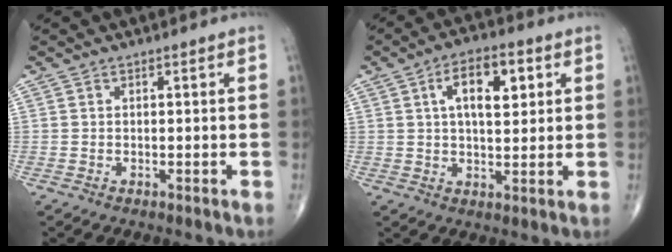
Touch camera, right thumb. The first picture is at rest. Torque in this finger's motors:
{"motor_torque": [0.05, 0.05, 0.78, 0.24, 0.25]}